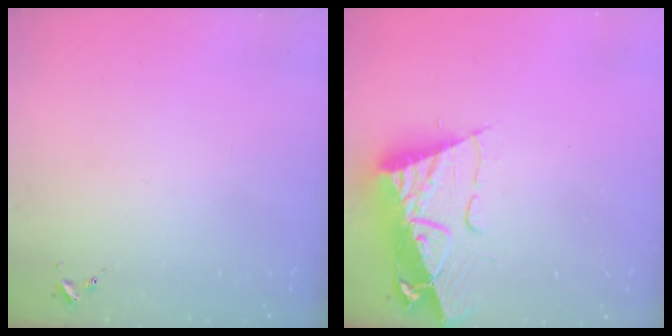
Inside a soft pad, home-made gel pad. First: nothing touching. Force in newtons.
{"total": 13.6, "press": 13.6, "slide": 1.1}